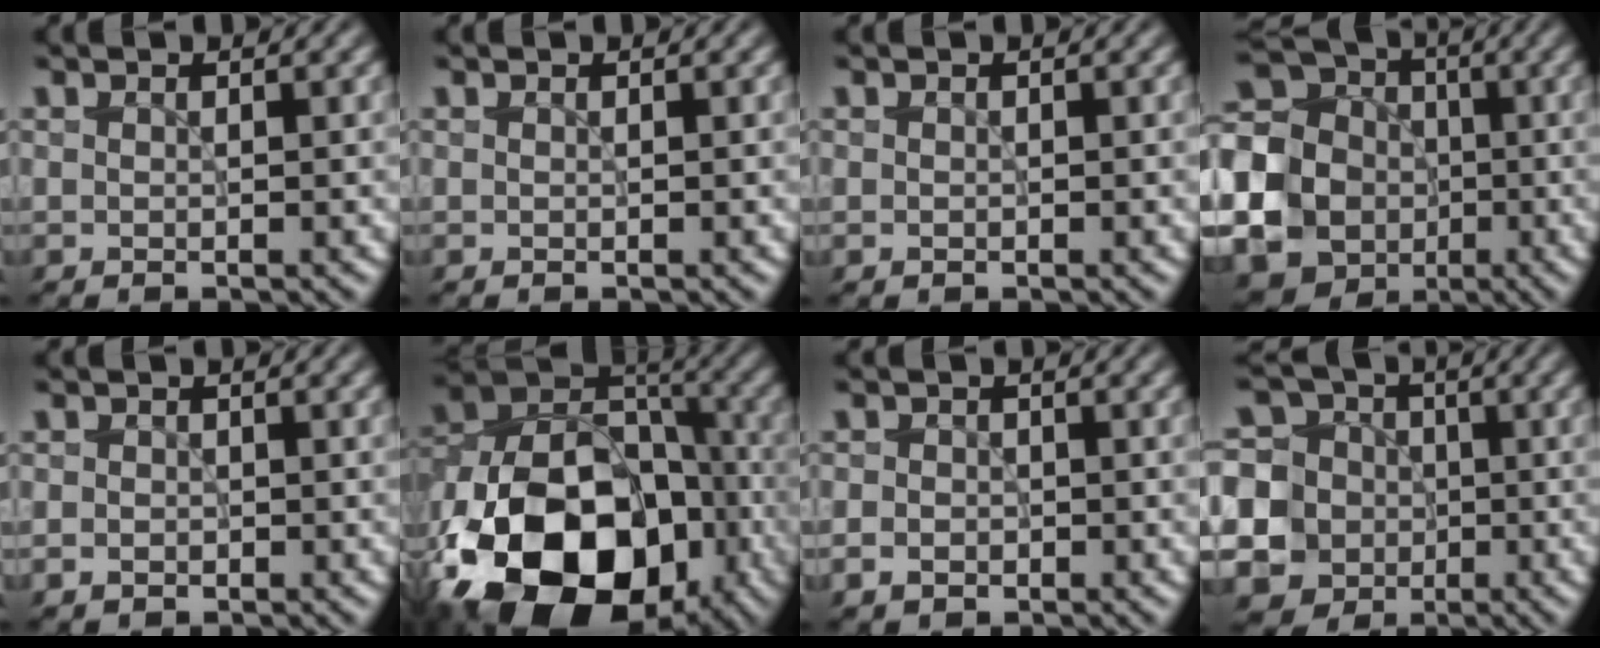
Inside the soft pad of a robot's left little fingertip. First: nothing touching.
{"total": 0.0}
{"total": 0.0}
{"total": 19.8, "force": [-4.4, 18.3, 6.1], "torque": [-0.189, -0.007, -0.113]}
{"total": 1.1, "force": [-0.3, 0.9, 0.5], "torque": [-0.007, -0.004, -0.009]}
{"total": 19.6, "force": [-8.4, 13.6, 11.3], "torque": [-0.201, -0.012, -0.146]}
{"total": 1.8, "force": [-0.6, 1.5, 0.8], "torque": [-0.011, -0.004, -0.015]}
{"total": 12.1, "force": [-2.6, 11.3, 3.4], "torque": [-0.105, 0.010, -0.065]}